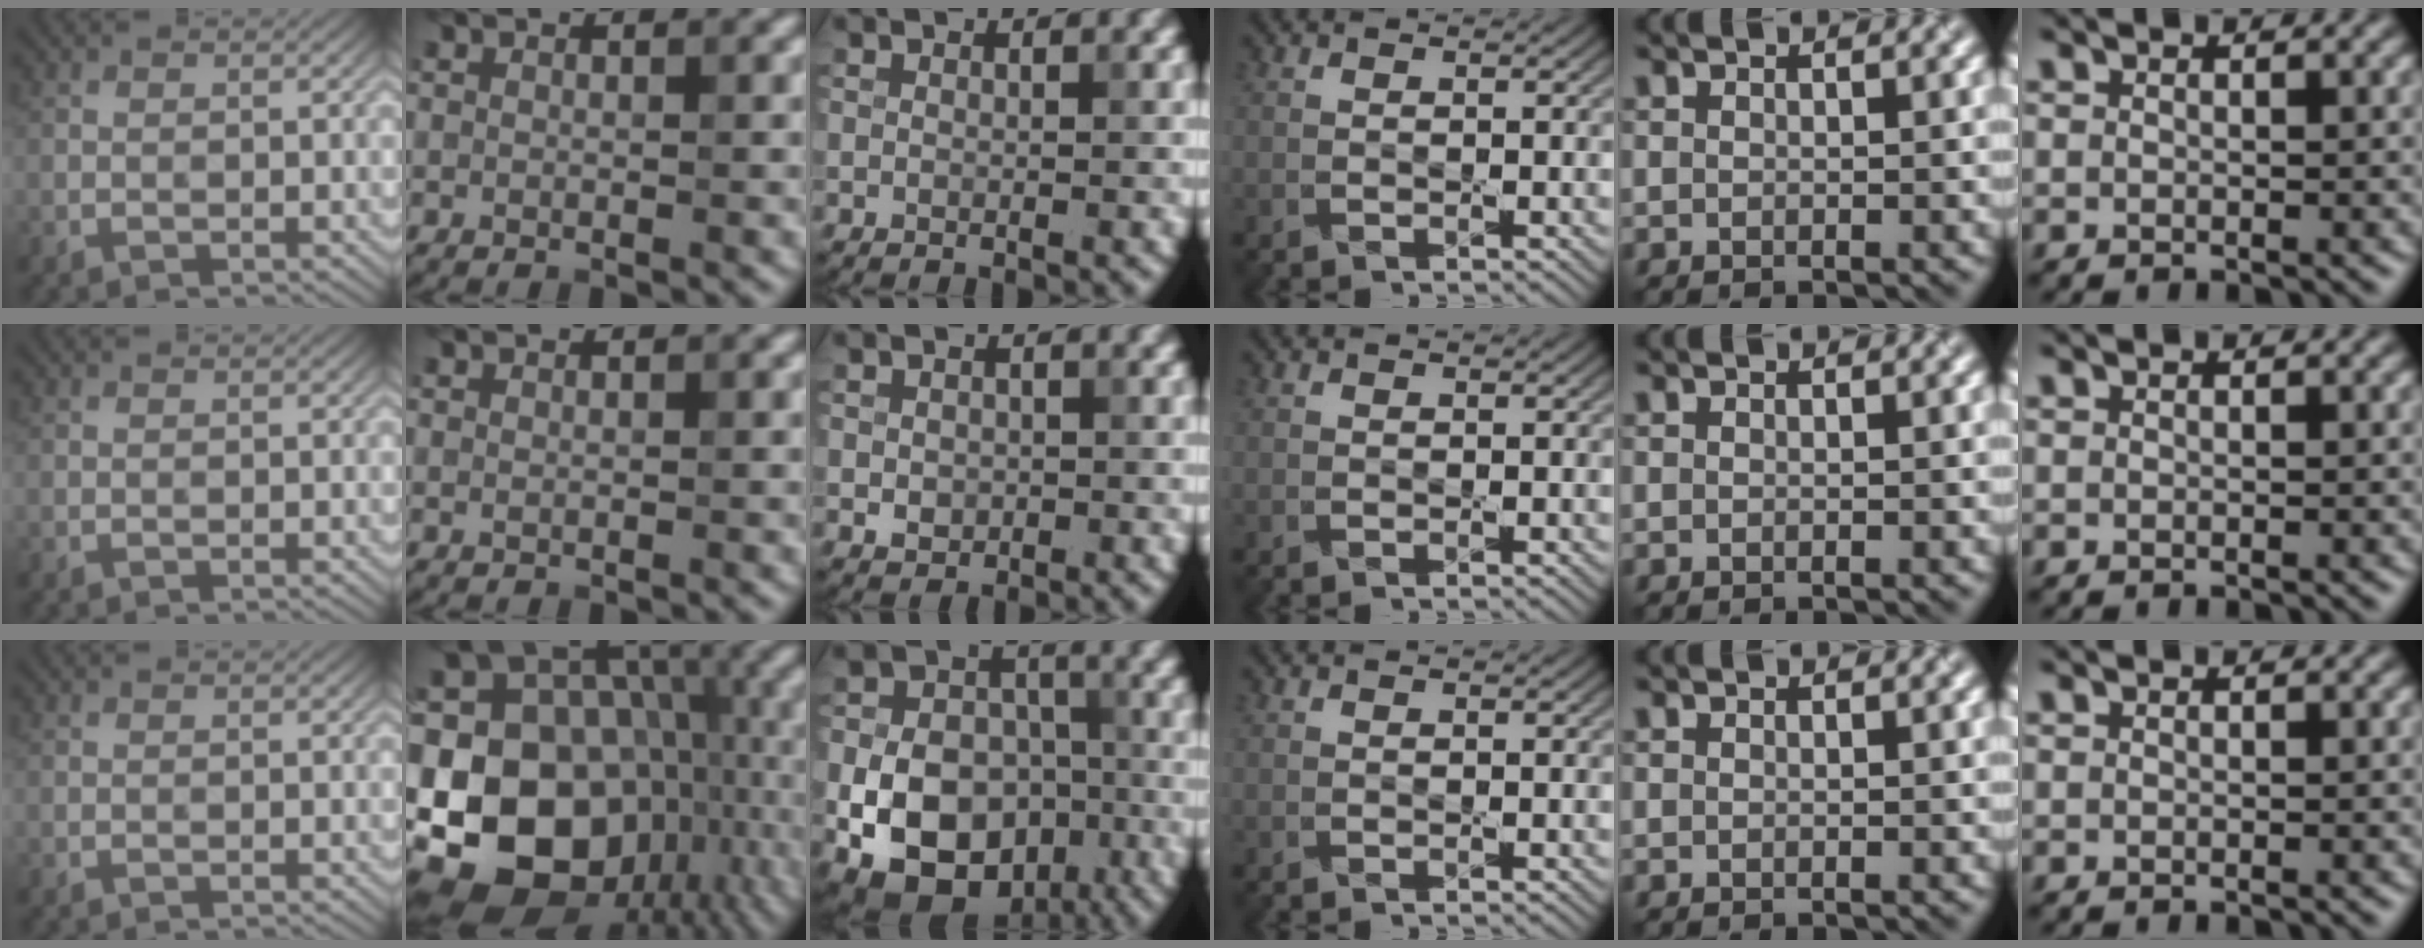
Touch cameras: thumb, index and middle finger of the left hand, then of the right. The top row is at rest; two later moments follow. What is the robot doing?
{"motion": "press", "object": "small bumper sticker"}